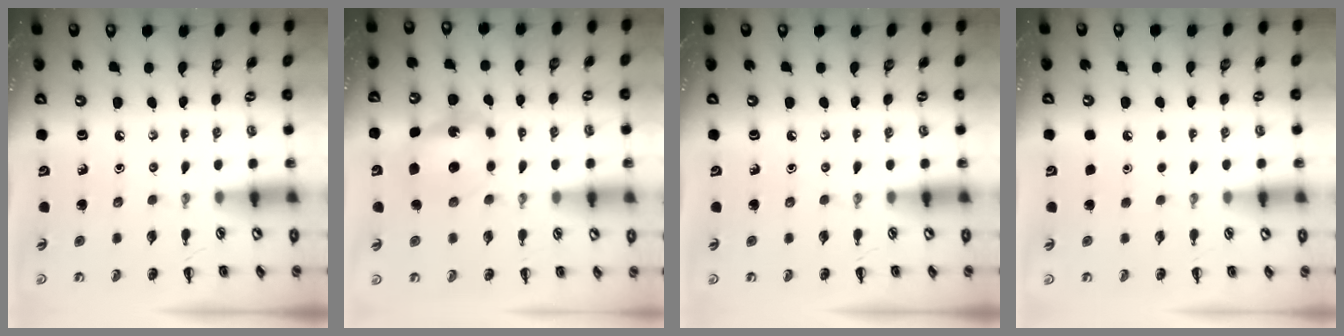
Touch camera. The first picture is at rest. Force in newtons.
{"total": 6.3, "press": 6.3, "slide": 0.6}
{"total": 0.0}
{"total": 1.6, "press": 1.6, "slide": 0.1}